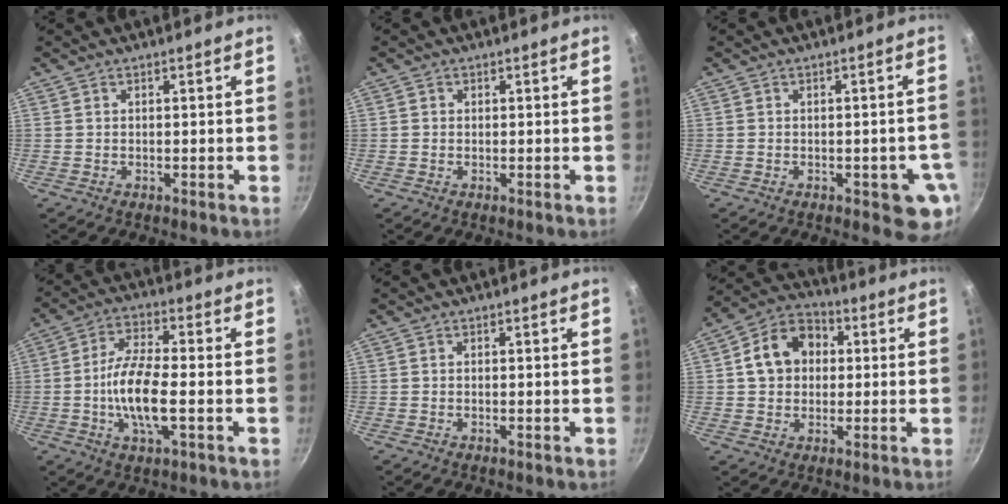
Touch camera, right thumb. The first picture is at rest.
{"total": 0.6, "force": [0.0, 0.6, 0.1], "torque": [0.001, 0.002, -0.001]}
{"total": 6.7, "force": [-2.0, 3.1, 5.6], "torque": [-0.038, 0.005, -0.024]}
{"total": 11.0, "force": [-1.9, 3.5, 10.2], "torque": [-0.198, 0.018, -0.044]}
{"total": 0.0}
{"total": 11.6, "force": [1.8, 9.2, 6.7], "torque": [-0.083, 0.025, 0.015]}